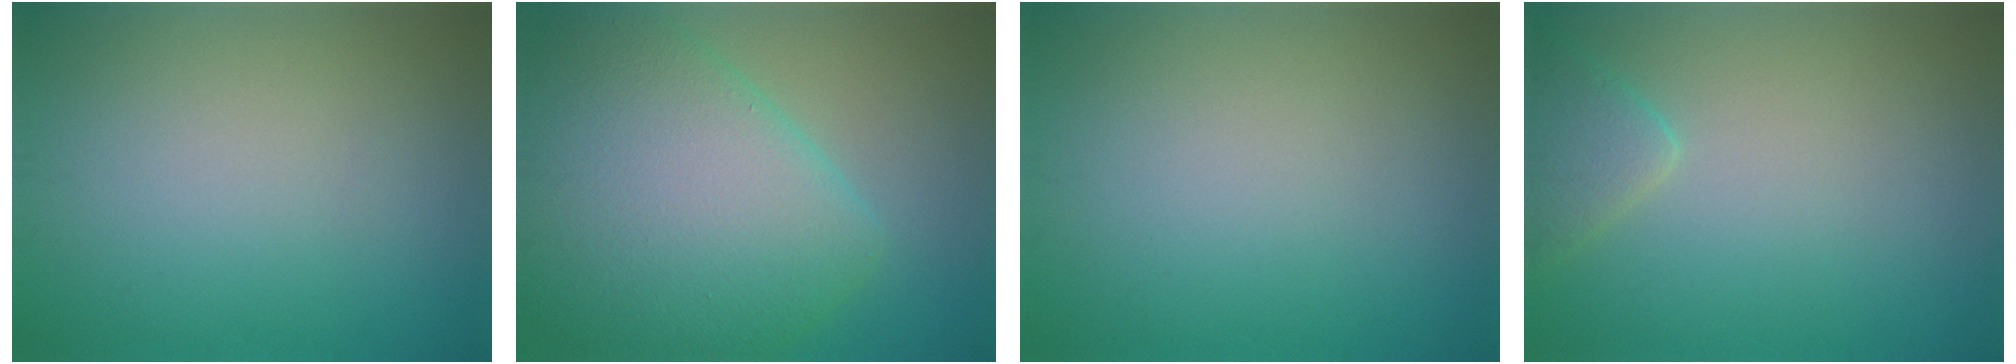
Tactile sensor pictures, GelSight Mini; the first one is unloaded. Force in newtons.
{"total": 10.9, "press": 10.9, "slide": 0.7}
{"total": 0.0}
{"total": 2.6, "press": 2.6, "slide": 0.2}